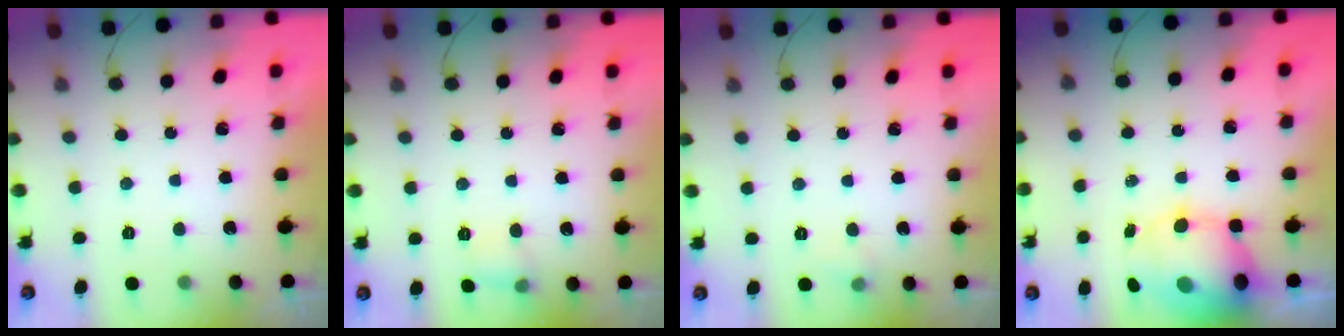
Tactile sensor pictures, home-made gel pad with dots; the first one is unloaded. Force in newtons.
{"total": 6.1, "press": 5.9, "slide": 1.5}
{"total": 4.2, "press": 3.9, "slide": 1.5}
{"total": 11.5, "press": 11.1, "slide": 3.0}